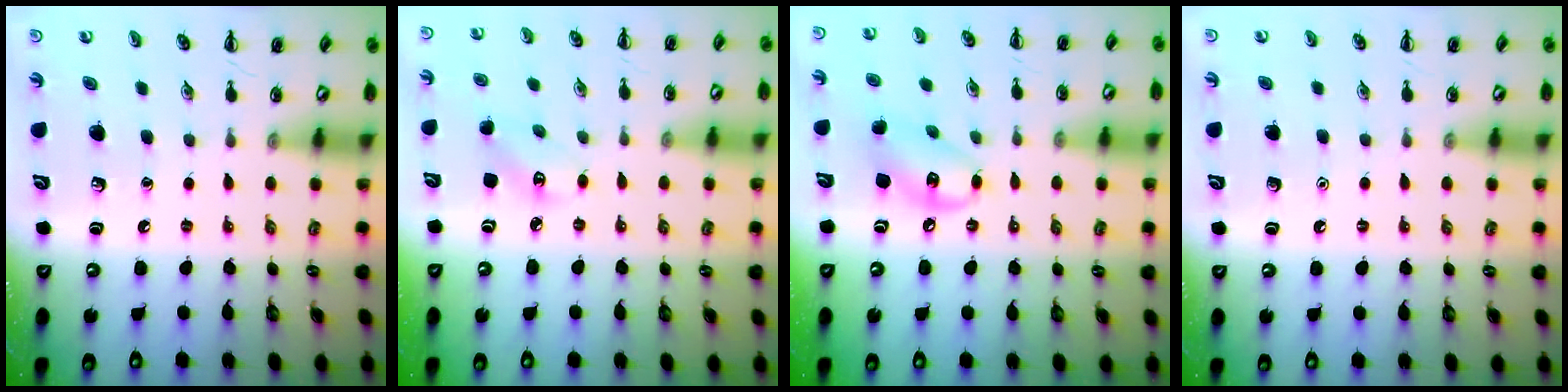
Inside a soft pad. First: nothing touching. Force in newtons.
{"total": 3.0, "press": 2.9, "slide": 0.7}
{"total": 10.2, "press": 10.0, "slide": 1.8}
{"total": 1.6, "press": 1.6, "slide": 0.1}